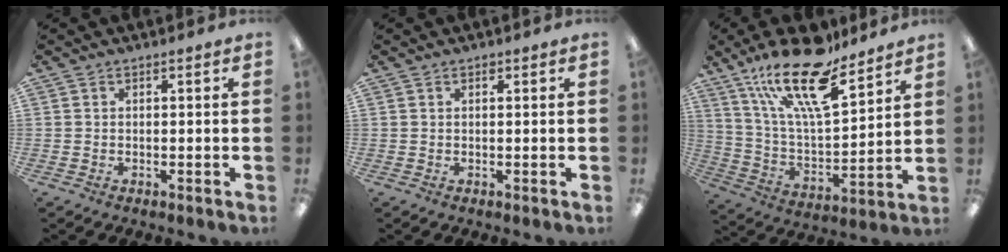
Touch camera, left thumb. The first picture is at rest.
{"total": 0.6, "force": [0.4, 0.3, 0.3], "torque": [0.000, -0.002, 0.005]}
{"total": 21.8, "force": [15.1, 7.1, 14.0], "torque": [-0.245, -0.089, 0.260]}